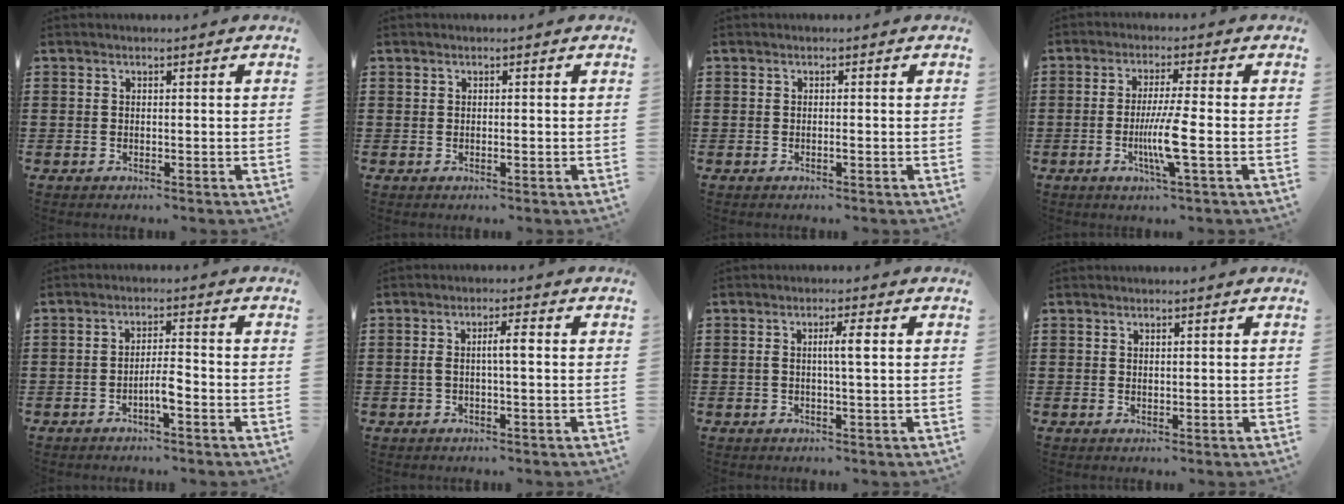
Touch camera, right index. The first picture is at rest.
{"total": 0.5, "force": [0.0, 0.1, 0.5], "torque": [-0.010, -0.001, 0.000]}
{"total": 0.6, "force": [-0.3, 0.0, 0.6], "torque": [-0.010, -0.003, -0.005]}
{"total": 6.7, "force": [-1.6, -0.2, 6.5], "torque": [-0.123, -0.018, -0.033]}
{"total": 3.8, "force": [-1.8, 0.6, 3.3], "torque": [-0.064, 0.002, -0.035]}
{"total": 3.2, "force": [-0.1, 0.5, 3.2], "torque": [-0.060, 0.005, -0.005]}
{"total": 3.4, "force": [0.3, 0.3, 3.4], "torque": [-0.064, 0.001, 0.001]}
{"total": 0.5, "force": [0.3, 0.3, 0.3], "torque": [-0.007, 0.002, 0.006]}